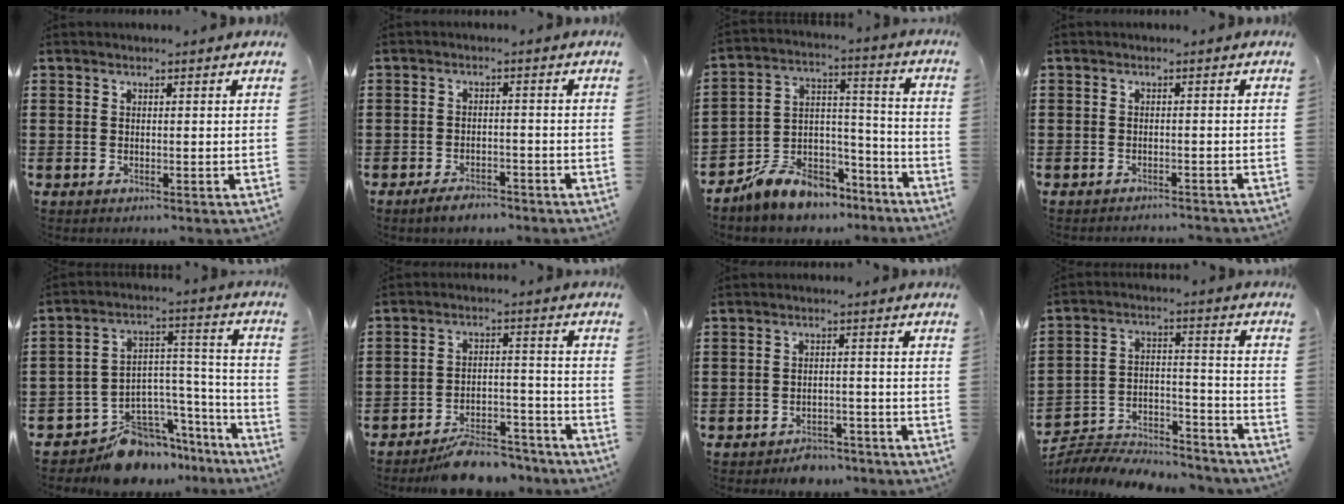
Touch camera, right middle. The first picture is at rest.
{"total": 2.2, "force": [-2.0, 0.5, 0.8], "torque": [-0.013, 0.006, -0.039]}
{"total": 7.5, "force": [-6.5, 3.6, 1.3], "torque": [-0.033, 0.021, -0.123]}
{"total": 1.3, "force": [-1.2, 0.0, -0.3], "torque": [0.004, 0.005, -0.030]}
{"total": 9.3, "force": [-8.2, 4.2, 1.8], "torque": [-0.022, 0.023, -0.145]}
{"total": 6.7, "force": [-6.1, 1.6, 2.0], "torque": [-0.018, 0.028, -0.114]}
{"total": 2.9, "force": [-2.8, 0.7, 0.1], "torque": [-0.005, 0.003, -0.060]}
{"total": 6.0, "force": [-5.9, 0.8, 0.8], "torque": [-0.018, 0.005, -0.122]}